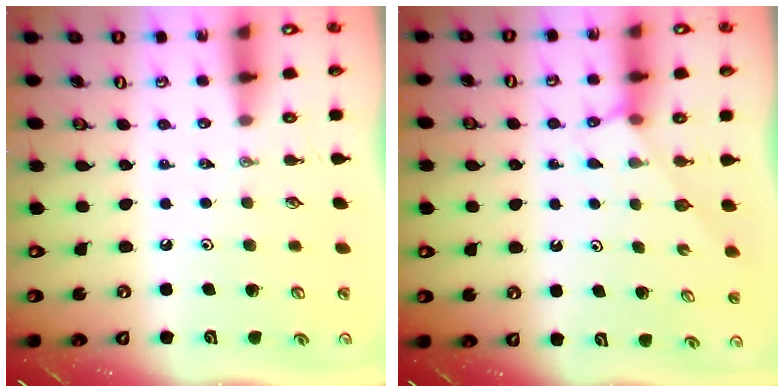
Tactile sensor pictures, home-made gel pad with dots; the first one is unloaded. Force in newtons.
{"total": 3.3, "press": 3.3, "slide": 0.4}